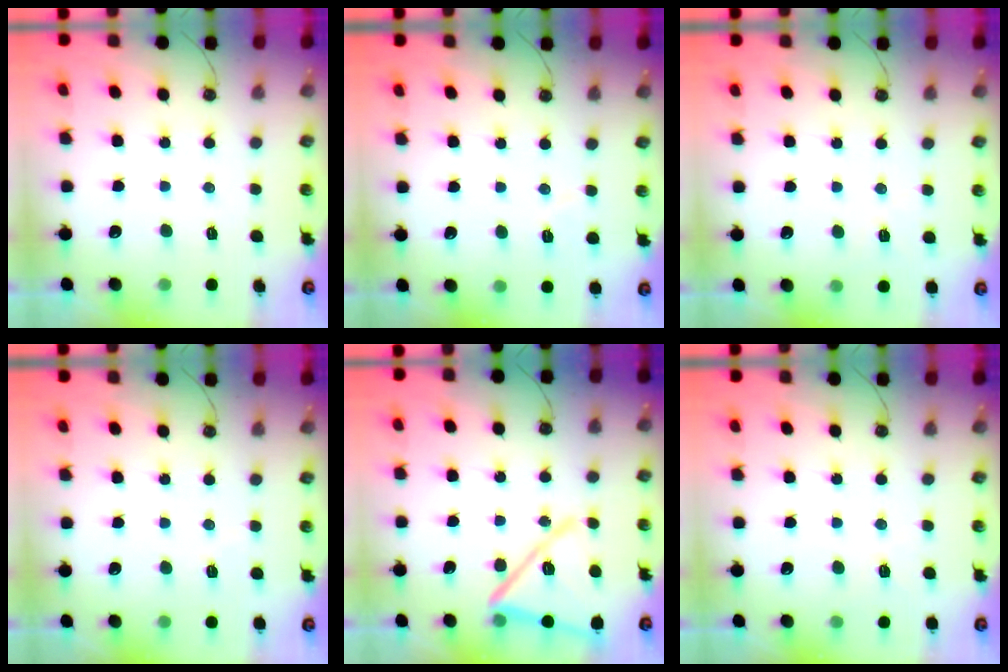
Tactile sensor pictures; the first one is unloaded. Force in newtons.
{"total": 5.3, "press": 4.4, "slide": 2.8}
{"total": 2.9, "press": 2.7, "slide": 0.9}
{"total": 3.8, "press": 2.9, "slide": 2.4}
{"total": 18.0, "press": 18.0, "slide": 1.1}
{"total": 2.6, "press": 1.9, "slide": 1.8}